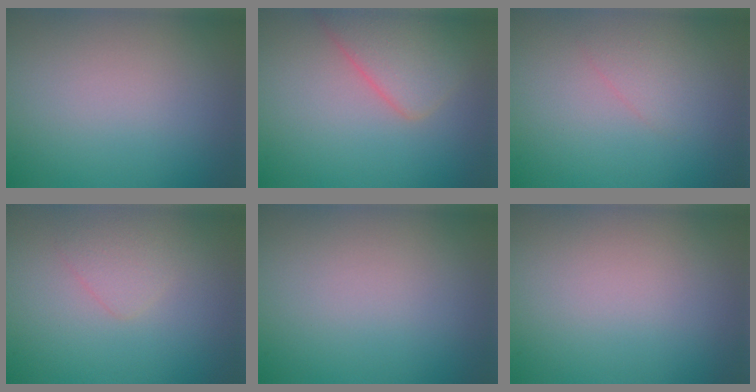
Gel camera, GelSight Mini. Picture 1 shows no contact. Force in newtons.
{"total": 3.9, "press": 3.9, "slide": 0.1}
{"total": 1.0, "press": 1.0, "slide": 0.0}
{"total": 1.3, "press": 1.3, "slide": 0.1}
{"total": 0.0}
{"total": 0.0}